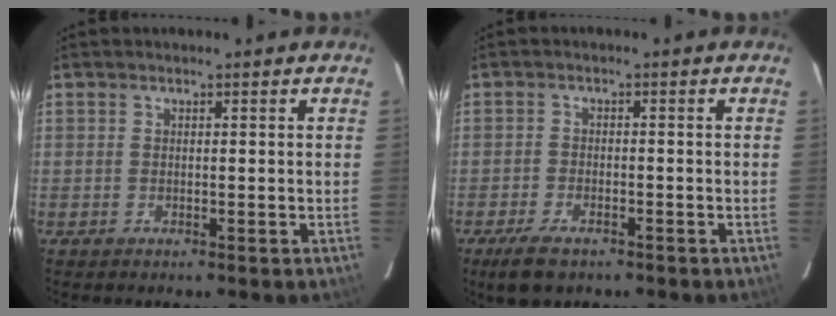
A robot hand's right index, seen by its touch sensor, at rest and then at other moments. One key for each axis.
{"total": 5.5, "fx": -3.9, "fy": 2.3, "fz": 3.2, "tx": -0.082, "ty": -0.011, "tz": -0.069}